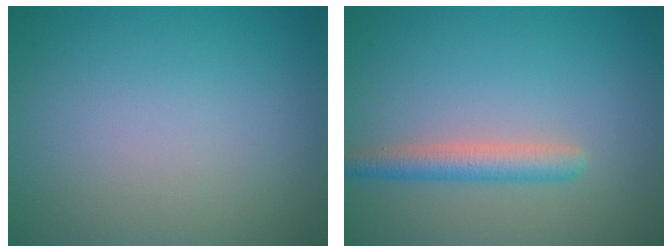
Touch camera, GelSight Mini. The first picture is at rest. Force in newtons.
{"total": 2.6, "press": 2.6, "slide": 0.1}